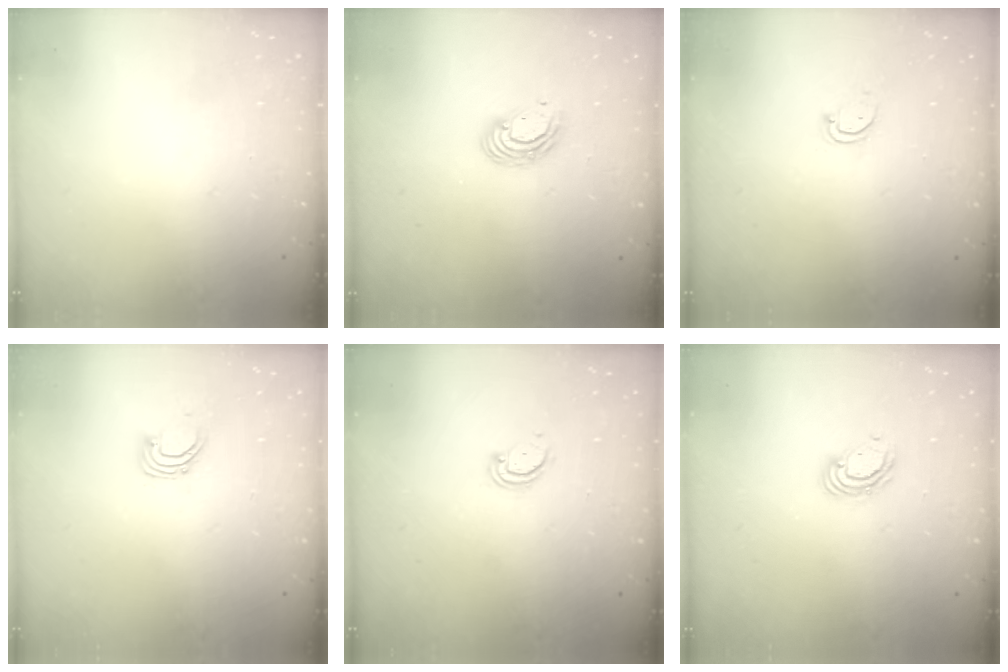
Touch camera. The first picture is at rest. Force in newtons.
{"total": 6.5, "press": 6.5, "slide": 0.2}
{"total": 3.5, "press": 3.5, "slide": 0.4}
{"total": 2.7, "press": 2.7, "slide": 0.2}
{"total": 2.9, "press": 2.9, "slide": 0.2}
{"total": 5.6, "press": 5.6, "slide": 0.4}